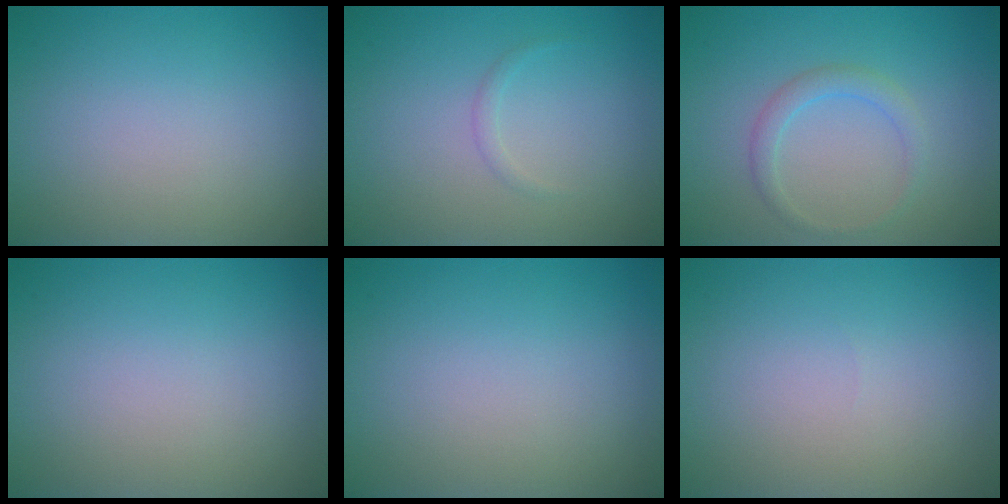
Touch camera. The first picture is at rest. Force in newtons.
{"total": 0.6, "press": 0.6, "slide": 0.1}
{"total": 1.8, "press": 1.8, "slide": 0.0}
{"total": 0.0}
{"total": 0.0}
{"total": 0.0}